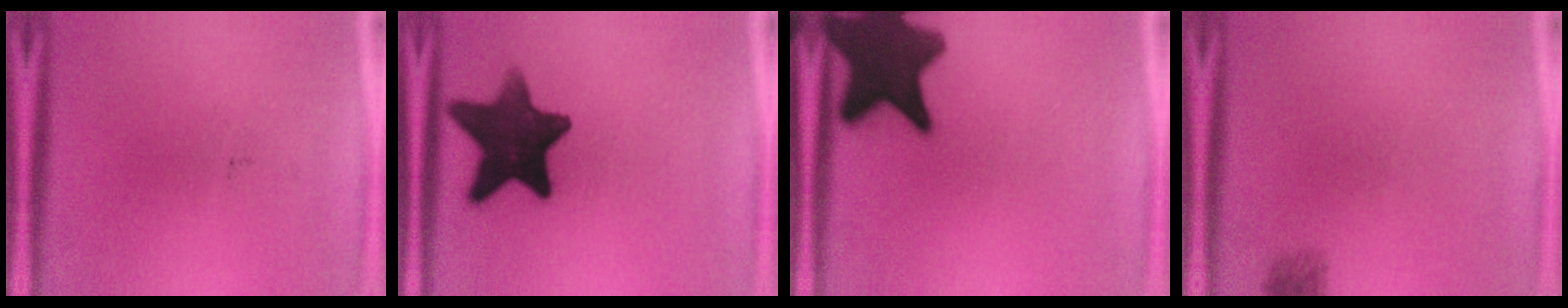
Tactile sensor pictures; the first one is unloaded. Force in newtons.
{"total": 14.3}
{"total": 15.7}
{"total": 1.6}